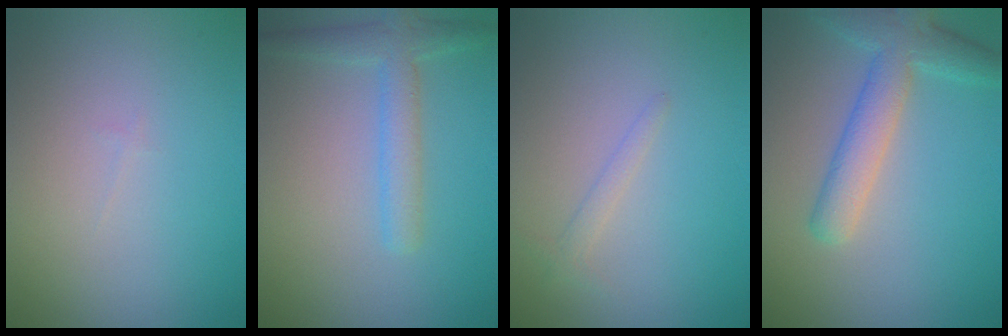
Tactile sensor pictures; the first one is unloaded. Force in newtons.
{"total": 3.0, "press": 3.0, "slide": 0.1}
{"total": 1.1, "press": 1.1, "slide": 0.1}
{"total": 4.4, "press": 4.4, "slide": 0.2}